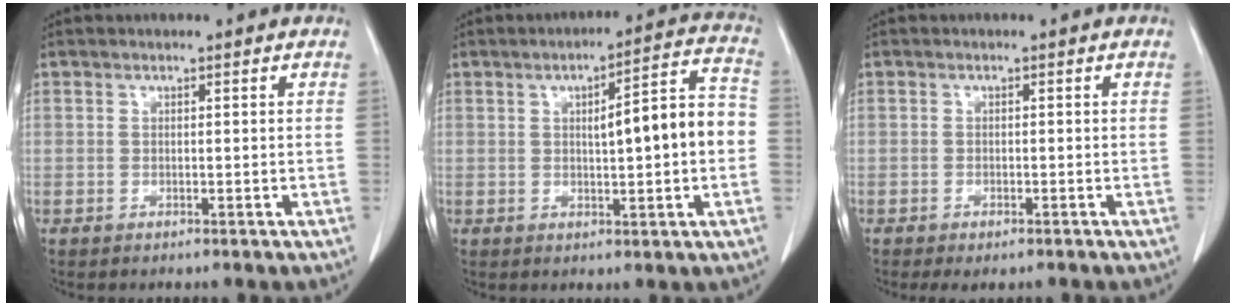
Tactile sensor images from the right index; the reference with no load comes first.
{"total": 10.7, "force": [-0.1, 1.4, 10.6], "torque": [-0.143, 0.027, 0.001]}
{"total": 2.1, "force": [-1.5, 0.9, 1.1], "torque": [-0.014, -0.002, -0.016]}